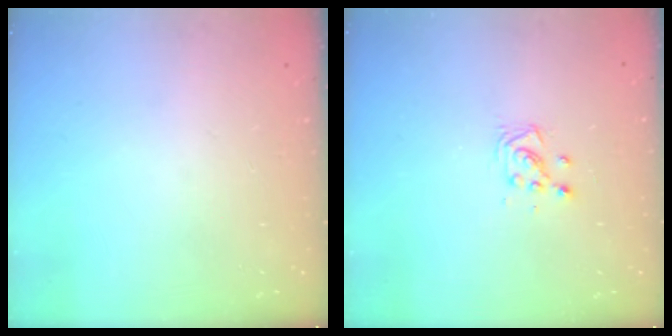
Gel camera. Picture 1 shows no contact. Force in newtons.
{"total": 4.0, "press": 4.0, "slide": 0.4}